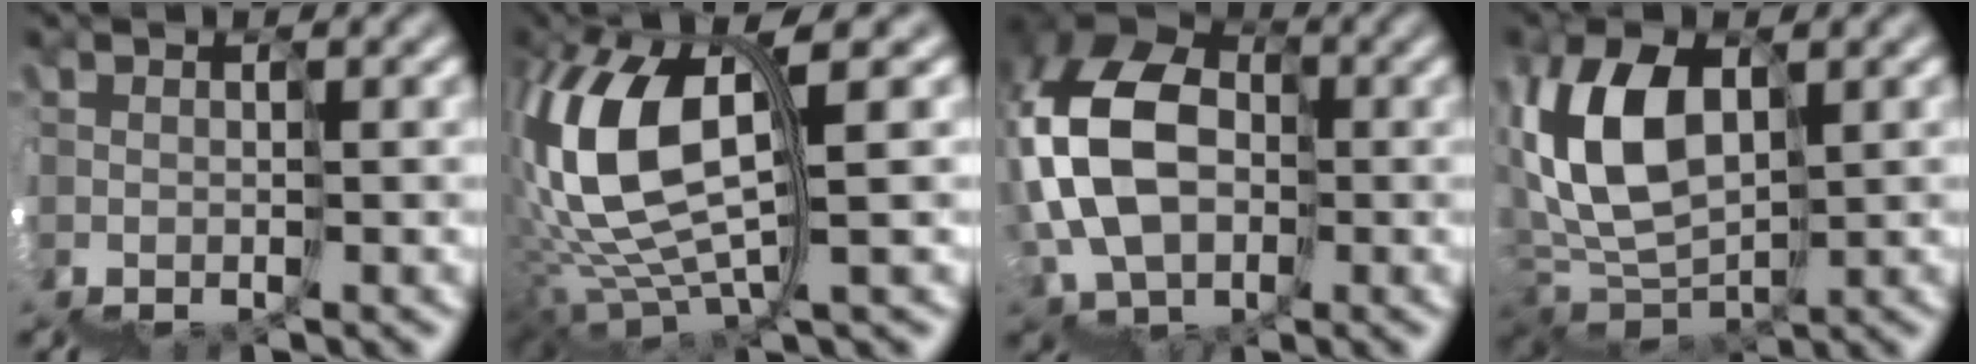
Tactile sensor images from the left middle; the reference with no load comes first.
{"total": 7.2, "force": [3.8, 2.4, 5.7], "torque": [-0.142, 0.030, 0.061]}
{"total": 9.1, "force": [1.8, 7.1, 5.5], "torque": [-0.135, 0.046, 0.005]}
{"total": 5.5, "force": [3.3, 3.3, 2.8], "torque": [-0.073, 0.039, 0.049]}